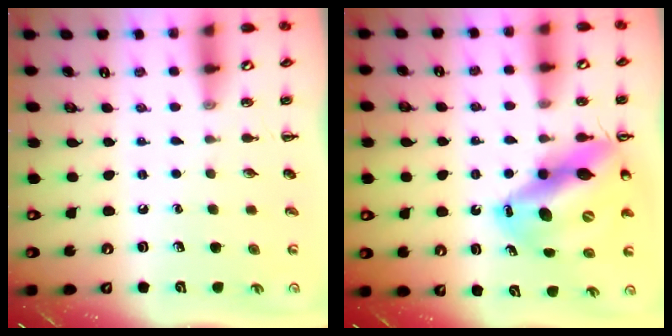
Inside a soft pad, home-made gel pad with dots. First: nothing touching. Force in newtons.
{"total": 17.0, "press": 16.2, "slide": 5.1}